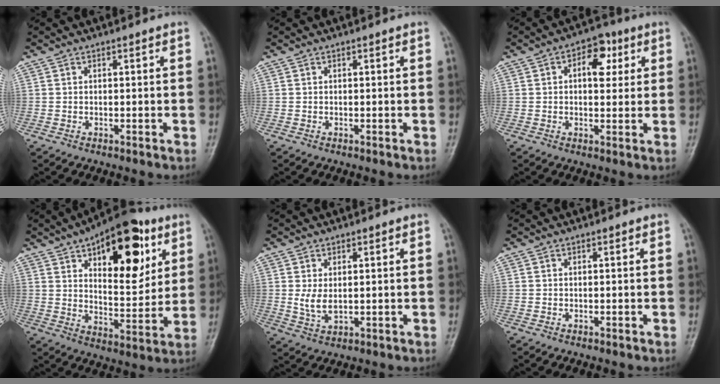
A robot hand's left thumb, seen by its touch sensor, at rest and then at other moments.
{"total": 0.0}
{"total": 7.3, "force": [2.2, 4.6, 5.3], "torque": [-0.044, 0.003, 0.025]}
{"total": 20.3, "force": [9.1, 9.8, 15.2], "torque": [-0.163, -0.034, 0.138]}
{"total": 3.9, "force": [0.5, 2.1, 3.2], "torque": [-0.062, -0.006, 0.016]}
{"total": 0.0}